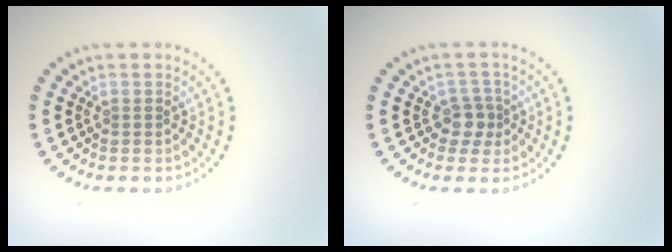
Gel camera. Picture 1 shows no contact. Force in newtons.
{"total": 1.8, "press": 1.5, "slide": 1.0}